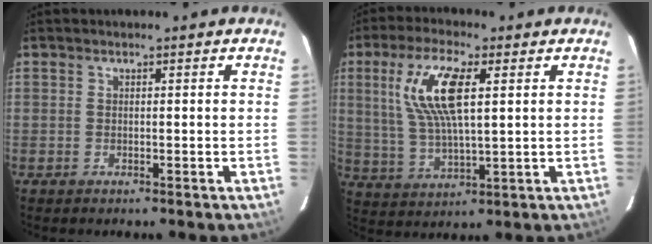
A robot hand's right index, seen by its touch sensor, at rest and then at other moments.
{"total": 12.3, "force": [3.8, 3.9, 11.0], "torque": [-0.221, 0.006, 0.081]}